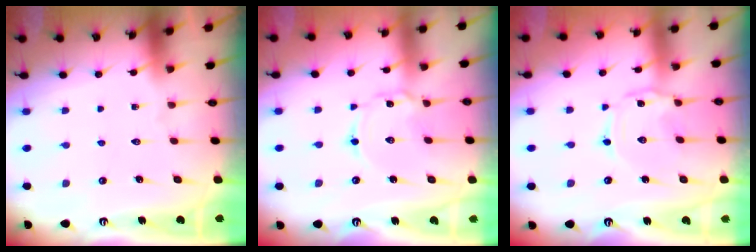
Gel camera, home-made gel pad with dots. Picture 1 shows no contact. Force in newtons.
{"total": 2.2, "press": 2.2, "slide": 0.3}
{"total": 2.0, "press": 2.0, "slide": 0.2}